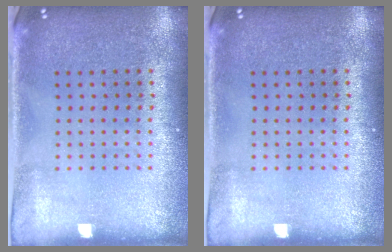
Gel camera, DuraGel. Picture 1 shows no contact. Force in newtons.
{"total": 0.0}